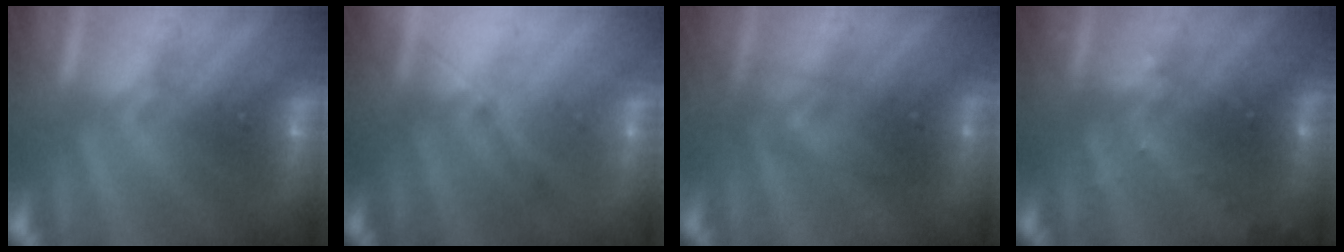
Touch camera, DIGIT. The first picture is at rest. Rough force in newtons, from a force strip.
{"total": 1.2}
{"total": 2.9}
{"total": 3.0}